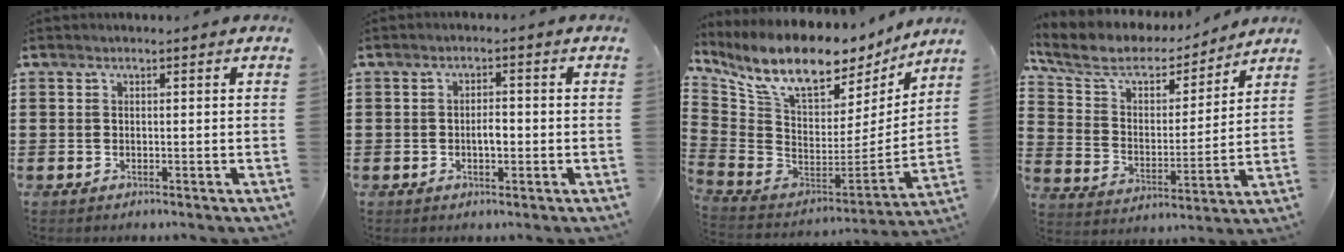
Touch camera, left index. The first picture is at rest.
{"total": 2.5, "force": [-0.3, 1.0, 2.3], "torque": [-0.037, 0.001, -0.009]}
{"total": 11.4, "force": [8.4, 4.5, 6.3], "torque": [-0.145, -0.062, 0.149]}
{"total": 7.5, "force": [6.1, 2.9, 3.2], "torque": [-0.094, -0.034, 0.103]}